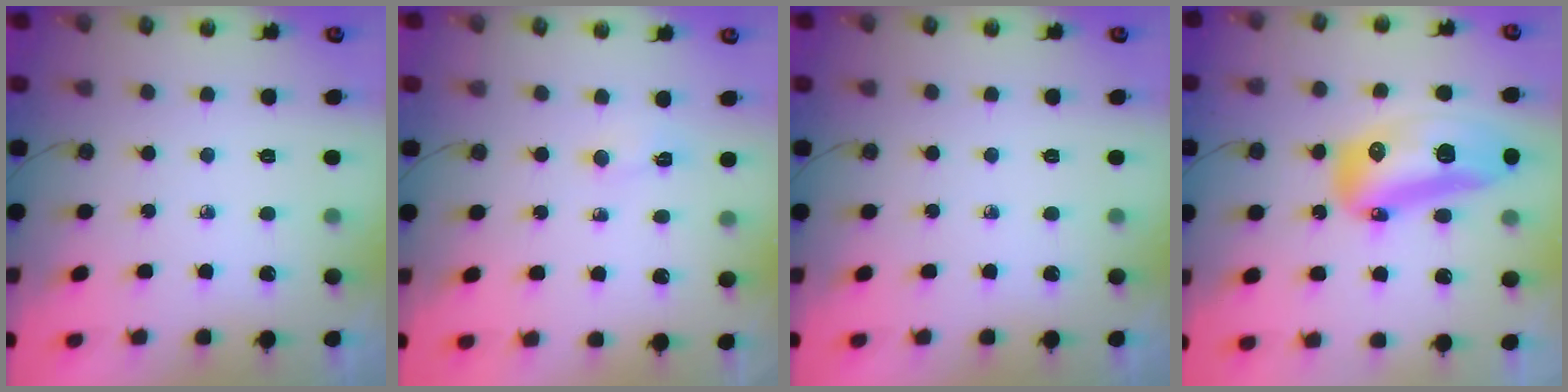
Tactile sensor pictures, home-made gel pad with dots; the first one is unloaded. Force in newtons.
{"total": 2.3, "press": 2.3, "slide": 0.5}
{"total": 0.0}
{"total": 19.0, "press": 18.8, "slide": 2.6}